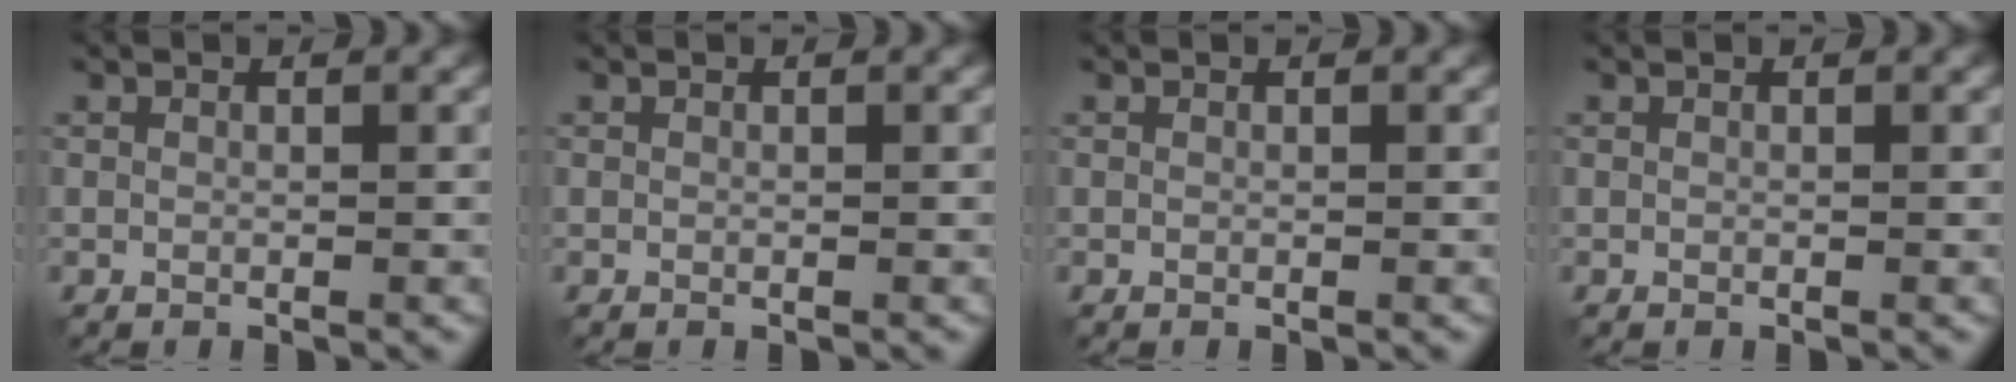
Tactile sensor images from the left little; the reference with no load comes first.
{"total": 0.0}
{"total": 0.0}
{"total": 0.0}